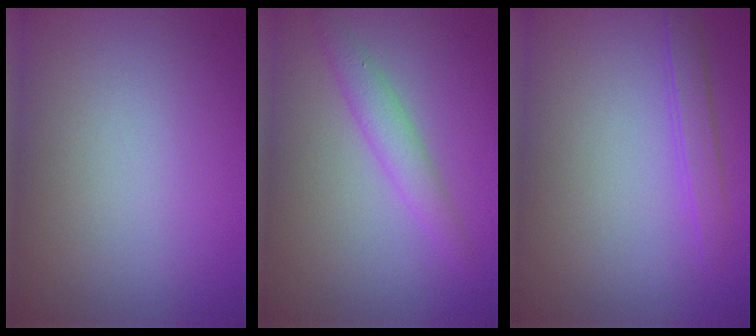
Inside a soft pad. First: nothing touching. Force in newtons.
{"total": 2.2, "press": 2.2, "slide": 0.1}
{"total": 1.5, "press": 1.5, "slide": 0.0}